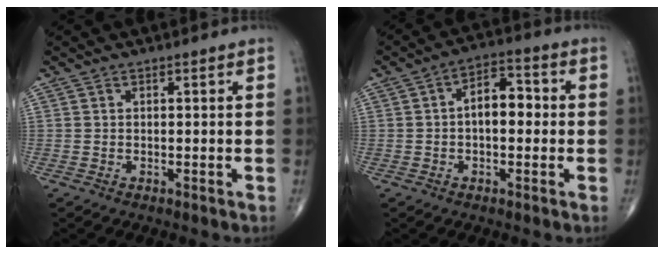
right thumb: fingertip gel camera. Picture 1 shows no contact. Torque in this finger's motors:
{"motor_torque": [1.15, 2.15, 0.53, -0.12, 0.04]}